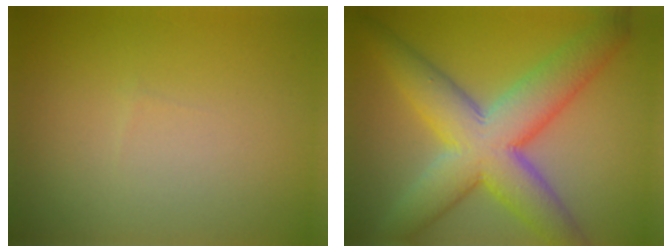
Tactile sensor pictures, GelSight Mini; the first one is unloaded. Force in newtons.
{"total": 9.8, "press": 9.8, "slide": 0.4}